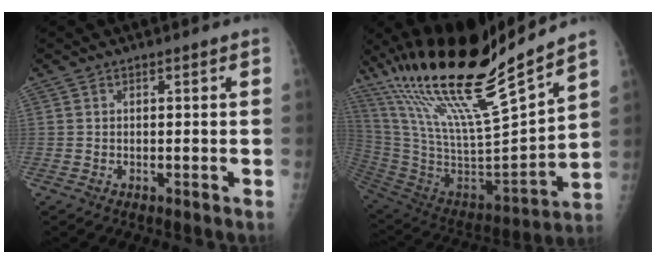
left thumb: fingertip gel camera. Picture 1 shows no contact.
{"total": 27.8, "force": [21.4, 3.5, 17.4], "torque": [-0.296, -0.088, 0.386]}